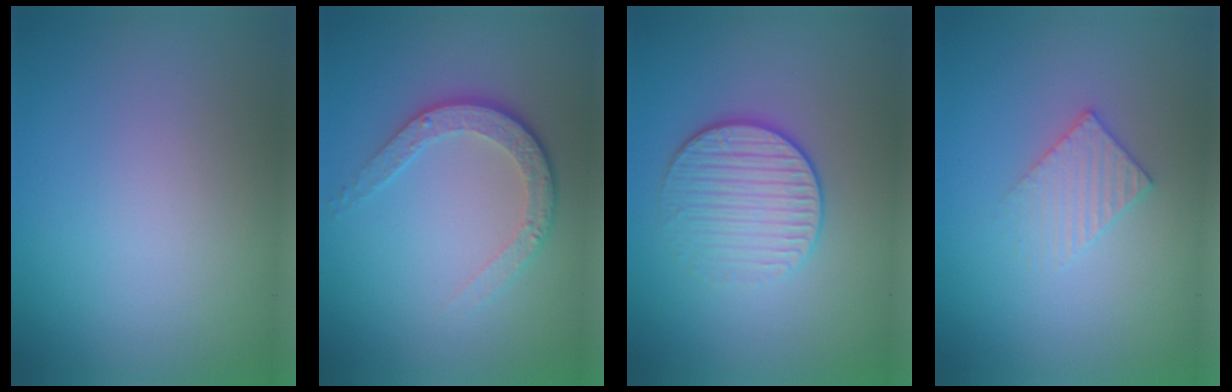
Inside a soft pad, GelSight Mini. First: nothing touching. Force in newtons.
{"total": 3.7, "press": 2.8, "slide": 2.5}
{"total": 3.3, "press": 3.1, "slide": 1.2}
{"total": 2.1, "press": 2.0, "slide": 0.3}